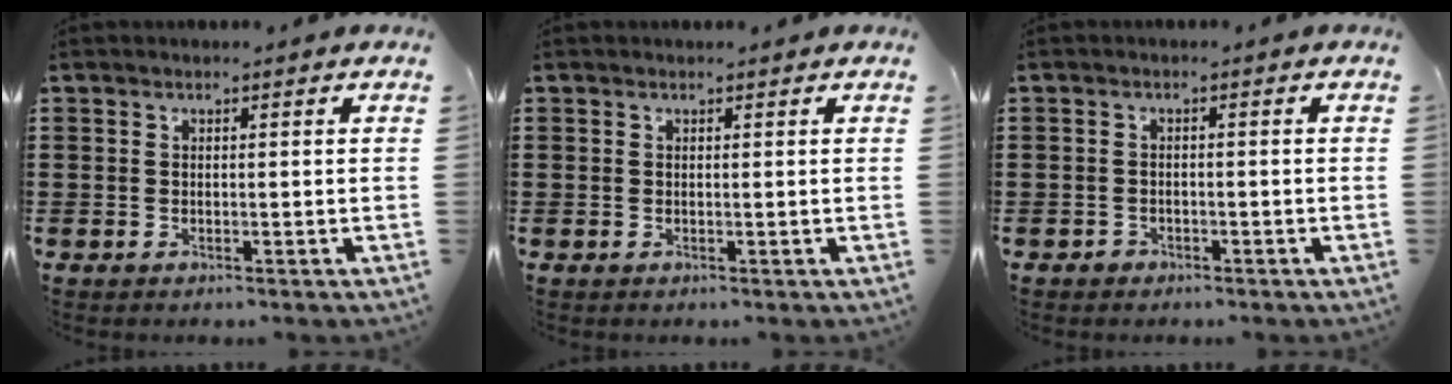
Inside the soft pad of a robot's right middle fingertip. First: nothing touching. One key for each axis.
{"total": 0.0}
{"total": 1.0, "fx": -0.9, "fy": 0.6, "fz": 0.2, "tx": -0.005, "ty": 0.001, "tz": -0.020}